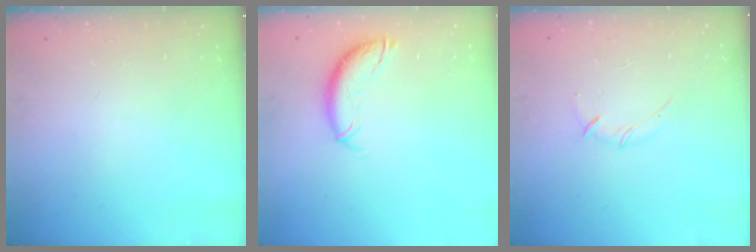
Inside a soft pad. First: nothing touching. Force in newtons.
{"total": 9.9, "press": 9.8, "slide": 1.4}
{"total": 3.0, "press": 2.9, "slide": 0.8}